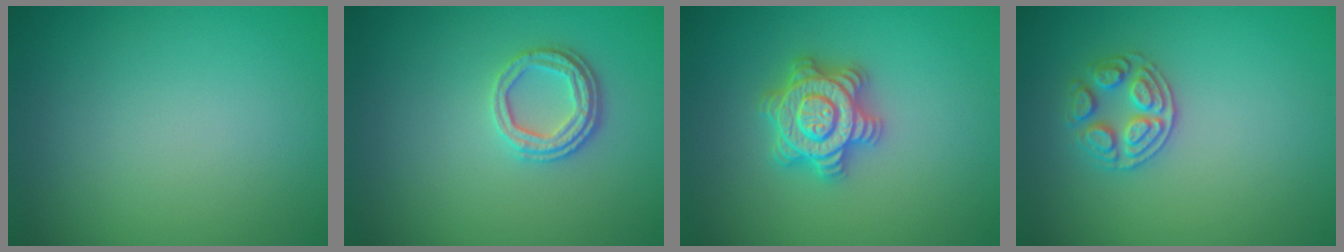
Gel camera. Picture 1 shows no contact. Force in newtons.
{"total": 2.5, "press": 2.1, "slide": 1.4}
{"total": 4.6, "press": 4.6, "slide": 0.7}
{"total": 2.5, "press": 2.4, "slide": 0.6}